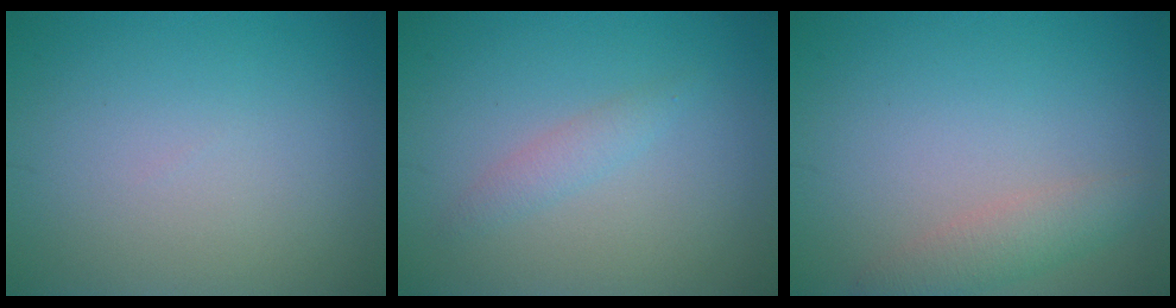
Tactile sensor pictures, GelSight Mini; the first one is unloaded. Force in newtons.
{"total": 1.3, "press": 1.3, "slide": 0.0}
{"total": 2.4, "press": 2.4, "slide": 0.2}